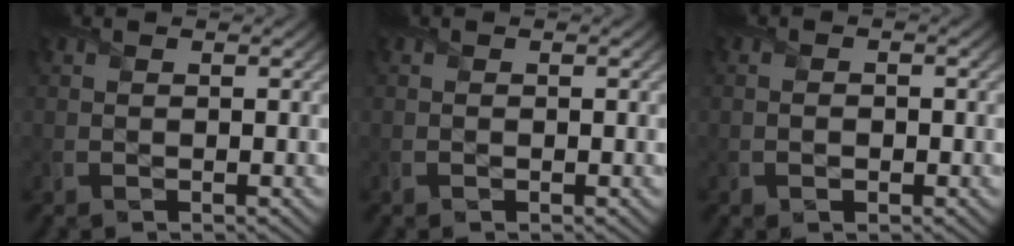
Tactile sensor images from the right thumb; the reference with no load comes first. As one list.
[{"total": 0.0}, {"total": 1.3, "force": [-0.4, 0.9, 0.8], "torque": [-0.002, 0.003, -0.008]}]